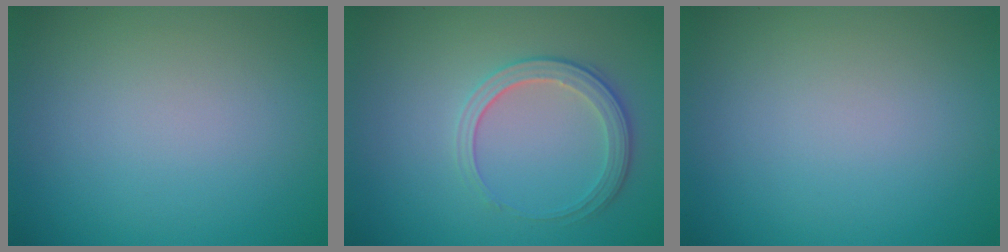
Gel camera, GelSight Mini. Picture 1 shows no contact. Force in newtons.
{"total": 2.7, "press": 2.5, "slide": 1.2}
{"total": 0.0}